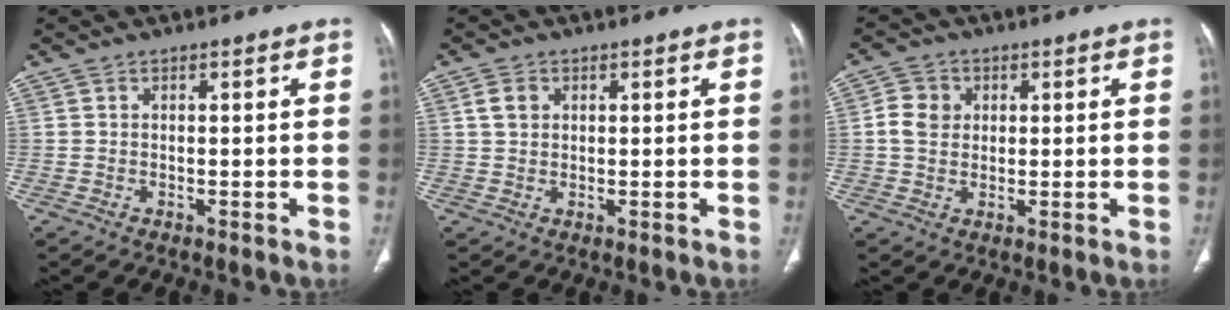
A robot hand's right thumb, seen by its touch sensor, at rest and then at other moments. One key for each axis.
{"total": 2.9, "fx": 1.0, "fy": 2.3, "fz": 1.5, "tx": -0.019, "ty": 0.002, "tz": 0.022}
{"total": 5.1, "fx": 0.8, "fy": 4.4, "fz": 2.4, "tx": -0.034, "ty": 0.006, "tz": 0.012}